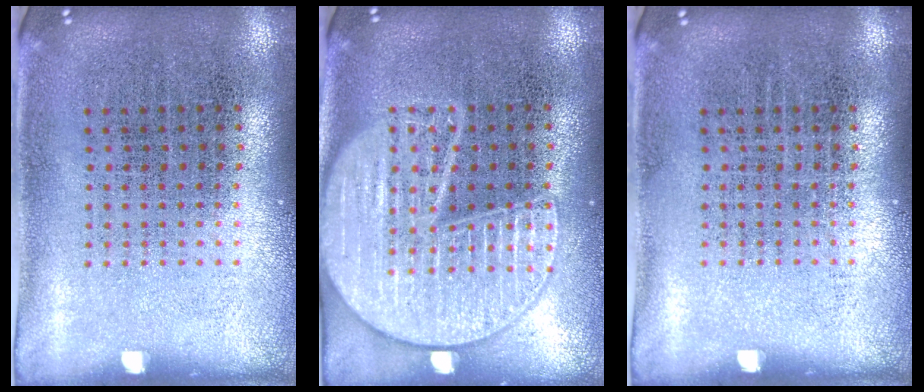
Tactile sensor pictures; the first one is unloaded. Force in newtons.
{"total": 3.0, "press": 3.0, "slide": 0.2}
{"total": 0.0}